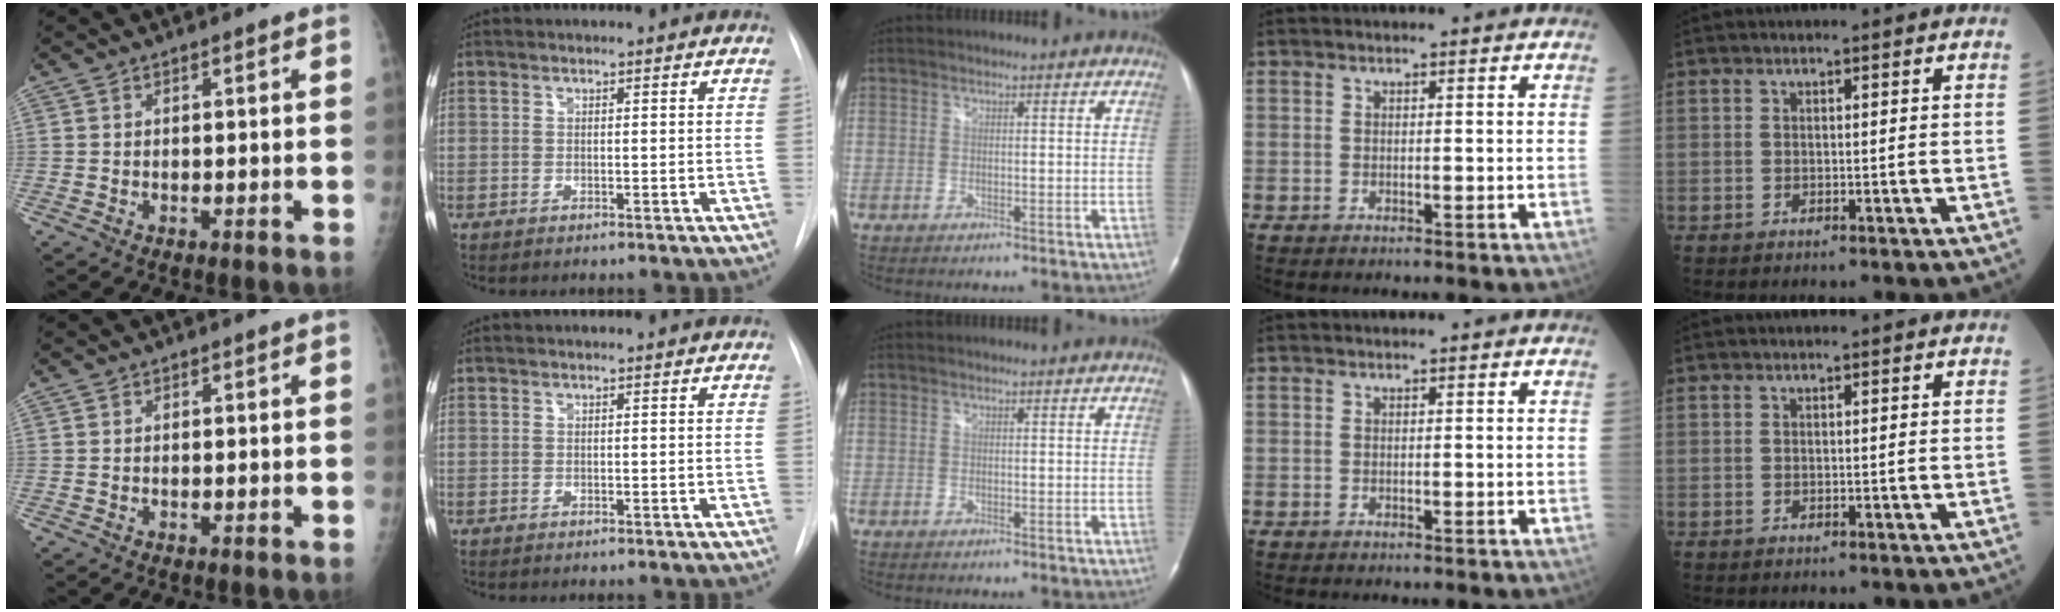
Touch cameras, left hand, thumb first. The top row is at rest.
{}